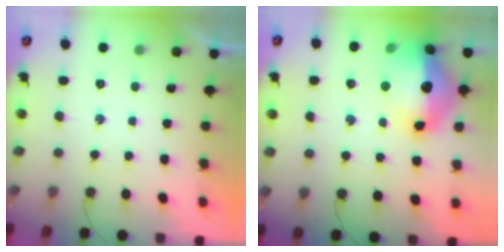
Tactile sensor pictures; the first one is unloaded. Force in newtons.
{"total": 20.6, "press": 20.5, "slide": 1.8}